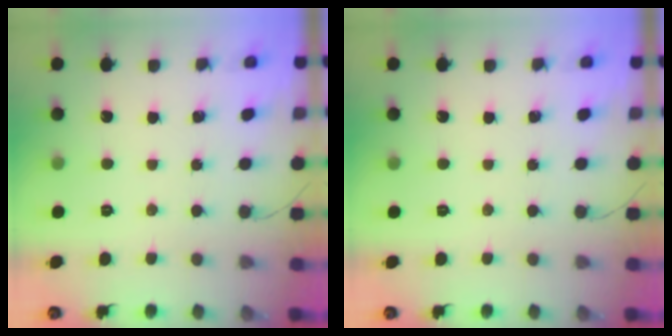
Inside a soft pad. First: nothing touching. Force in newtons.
{"total": 0.0}